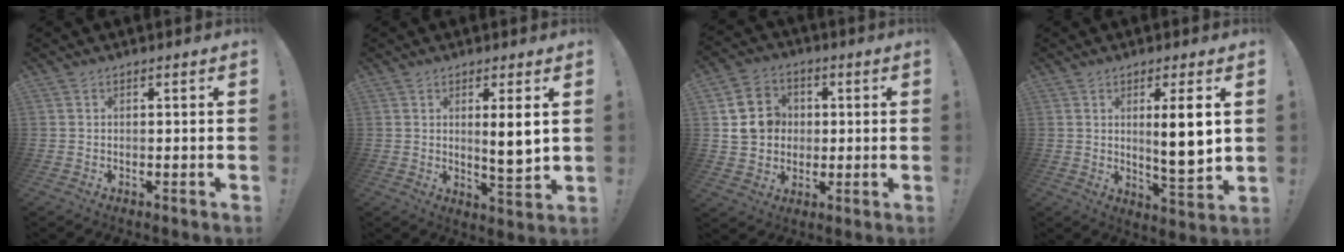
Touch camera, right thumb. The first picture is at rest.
{"total": 6.8, "force": [1.9, 0.7, 6.5], "torque": [-0.093, -0.018, 0.024]}
{"total": 12.1, "force": [2.2, 10.7, 5.4], "torque": [-0.092, 0.000, 0.049]}
{"total": 9.5, "force": [2.3, 1.2, 9.2], "torque": [-0.139, -0.014, 0.032]}